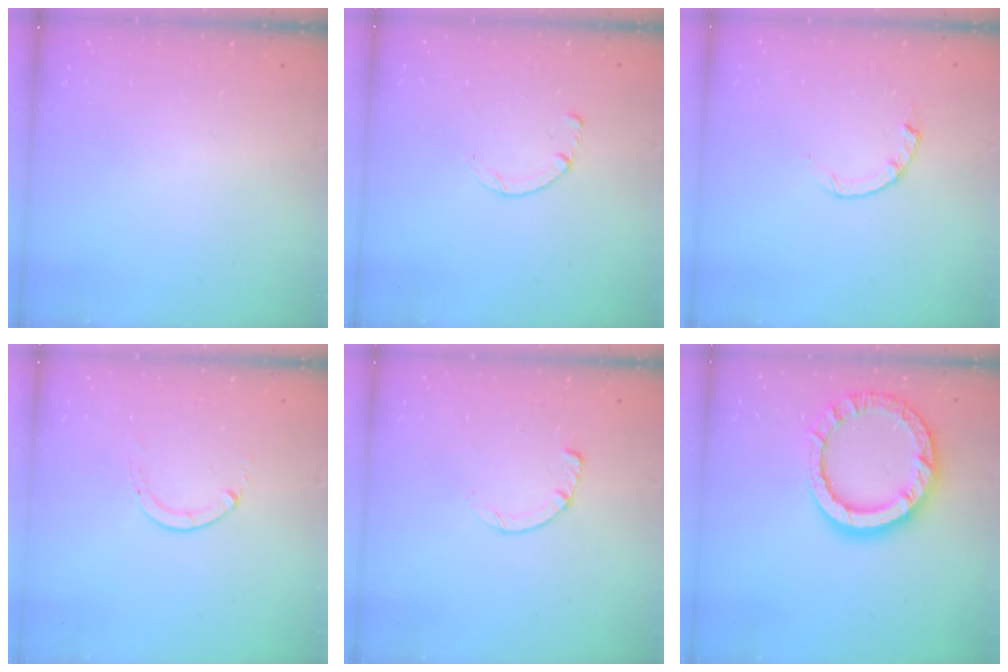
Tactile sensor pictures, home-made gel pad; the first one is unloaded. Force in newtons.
{"total": 2.6, "press": 2.5, "slide": 0.3}
{"total": 2.2, "press": 2.1, "slide": 0.4}
{"total": 0.0}
{"total": 3.4, "press": 3.4, "slide": 0.4}
{"total": 13.5, "press": 13.5, "slide": 1.1}